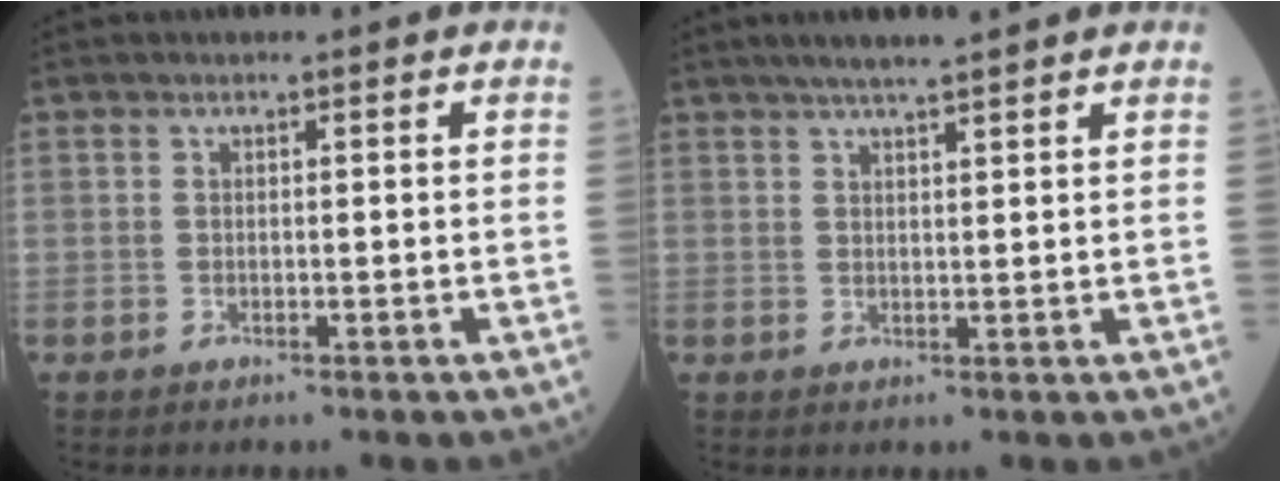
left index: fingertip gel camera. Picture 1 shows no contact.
{"total": 5.9, "force": [4.8, -0.1, 3.5], "torque": [-0.057, 0.023, 0.079]}